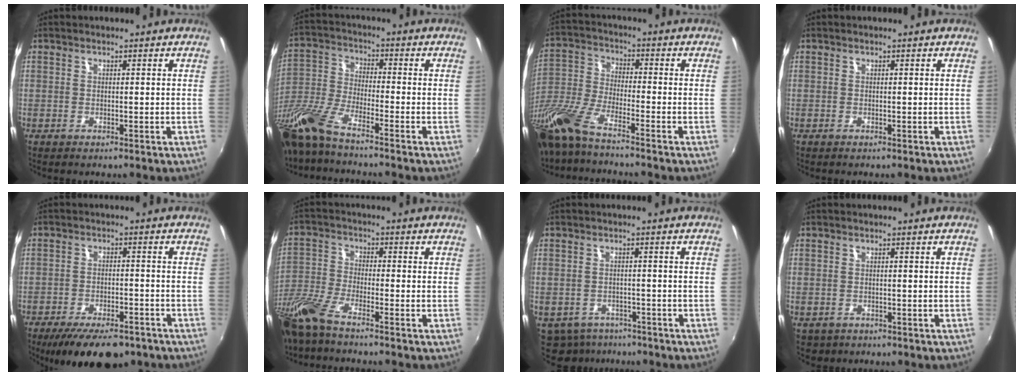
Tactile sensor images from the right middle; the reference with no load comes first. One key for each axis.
{"total": 14.0, "fx": -11.0, "fy": 1.6, "fz": 8.5, "tx": -0.195, "ty": -0.028, "tz": -0.223}
{"total": 15.0, "fx": -11.6, "fy": 2.3, "fz": 9.3, "tx": -0.212, "ty": -0.030, "tz": -0.234}
{"total": 0.0}
{"total": 13.4, "fx": -9.9, "fy": 5.2, "fz": 7.4, "tx": -0.155, "ty": -0.025, "tz": -0.145}
{"total": 11.1, "fx": -8.7, "fy": 1.9, "fz": 6.7, "tx": -0.160, "ty": -0.023, "tz": -0.178}
{"total": 8.4, "fx": -5.8, "fy": 5.4, "fz": 2.8, "tx": -0.081, "ty": -0.019, "tz": -0.079}
{"total": 2.3, "fx": -0.9, "fy": 1.9, "fz": 0.7, "tx": -0.021, "ty": -0.006, "tz": -0.009}